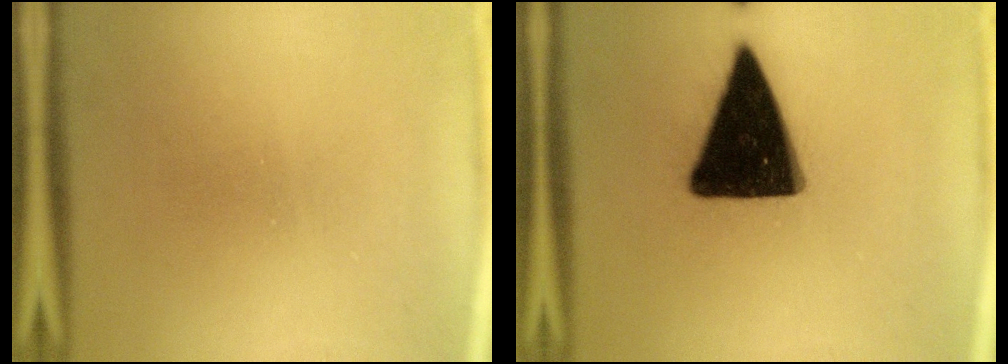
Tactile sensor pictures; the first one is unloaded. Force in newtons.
{"total": 18.5}